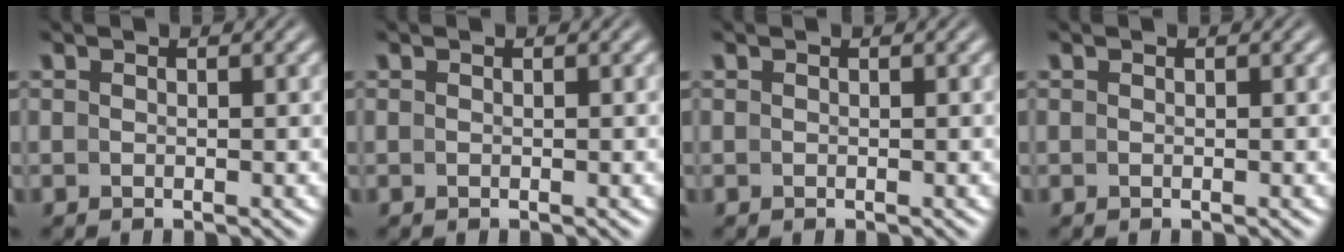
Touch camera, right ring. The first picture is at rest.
{"total": 0.0}
{"total": 0.0}
{"total": 0.0}